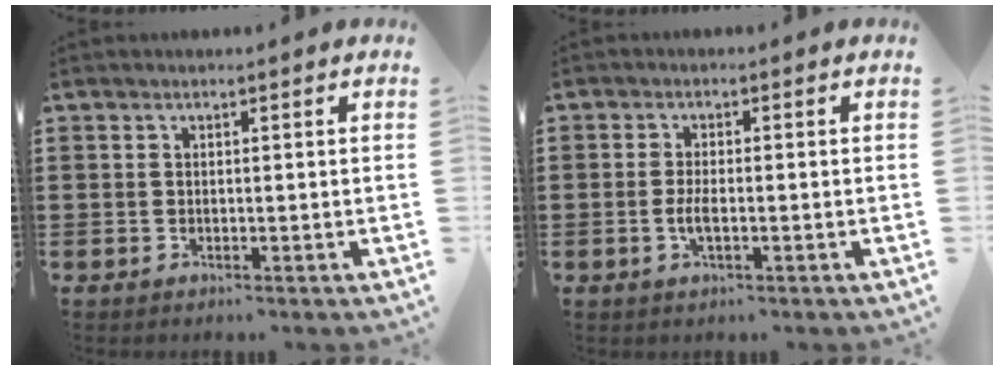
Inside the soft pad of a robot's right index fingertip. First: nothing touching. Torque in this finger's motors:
{"motor_torque": [2.14, 0.00, 0.09, 0.01]}